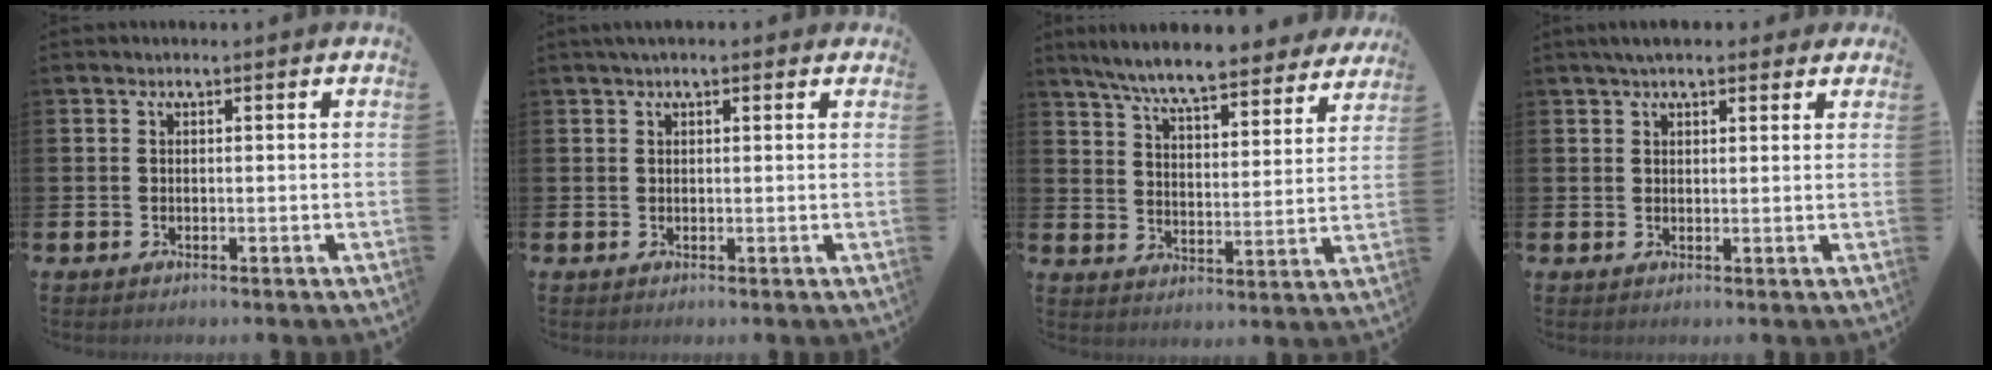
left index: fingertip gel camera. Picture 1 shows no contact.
{"total": 1.4, "force": [1.0, 0.5, 0.8], "torque": [-0.015, 0.007, 0.016]}
{"total": 8.2, "force": [7.7, 0.7, 3.0], "torque": [-0.085, -0.050, 0.133]}
{"total": 3.4, "force": [2.8, 1.2, 1.6], "torque": [-0.027, -0.002, 0.049]}